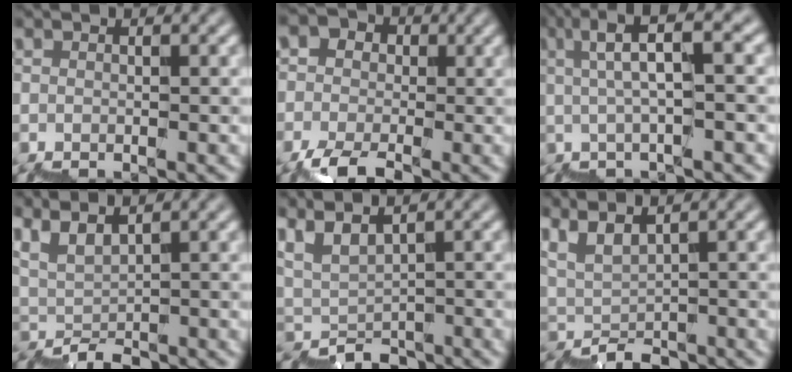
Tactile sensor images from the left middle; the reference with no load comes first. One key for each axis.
{"total": 3.2, "fx": -1.0, "fy": 2.5, "fz": 1.6, "tx": -0.035, "ty": 0.012, "tz": -0.024}
{"total": 5.9, "fx": 2.2, "fy": 0.8, "fz": 5.4, "tx": -0.074, "ty": 0.027, "tz": 0.033}
{"total": 2.2, "fx": 1.2, "fy": 0.8, "fz": 1.6, "tx": -0.020, "ty": 0.007, "tz": 0.032}
{"total": 1.9, "fx": 1.1, "fy": 1.1, "fz": 1.0, "tx": -0.011, "ty": 0.002, "tz": 0.033}
{"total": 2.2, "fx": 1.0, "fy": 0.9, "fz": 1.7, "tx": -0.021, "ty": 0.005, "tz": 0.029}